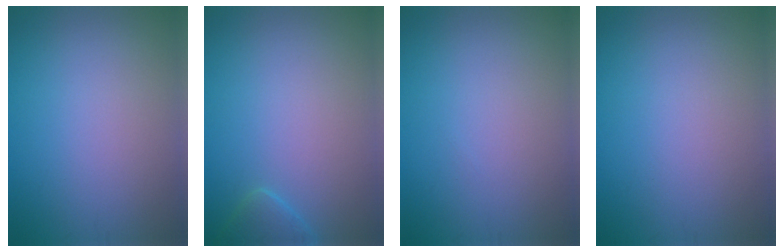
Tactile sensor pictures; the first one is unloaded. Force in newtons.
{"total": 1.9, "press": 1.9, "slide": 0.2}
{"total": 0.0}
{"total": 0.0}